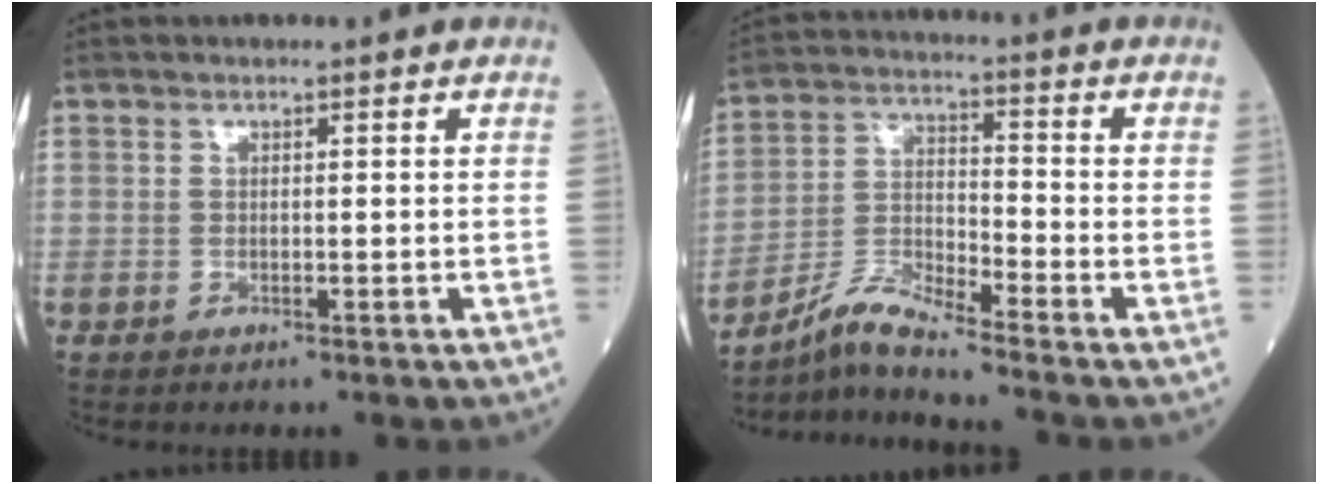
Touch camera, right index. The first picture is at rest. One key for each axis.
{"total": 6.6, "fx": -6.2, "fy": -1.2, "fz": 2.1, "tx": -0.056, "ty": -0.013, "tz": -0.118}